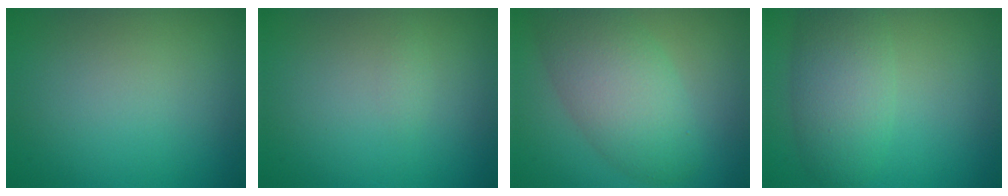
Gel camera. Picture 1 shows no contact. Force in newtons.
{"total": 0.5, "press": 0.5, "slide": 0.1}
{"total": 6.6, "press": 6.6, "slide": 0.4}
{"total": 4.8, "press": 4.8, "slide": 0.2}